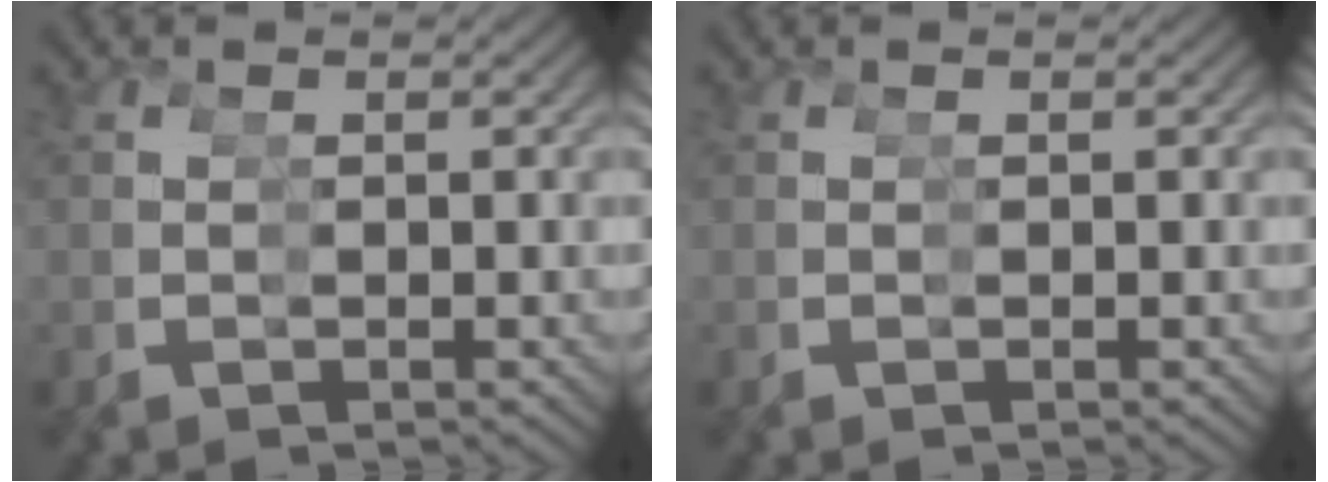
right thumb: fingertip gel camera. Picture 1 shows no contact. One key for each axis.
{"total": 0.0}